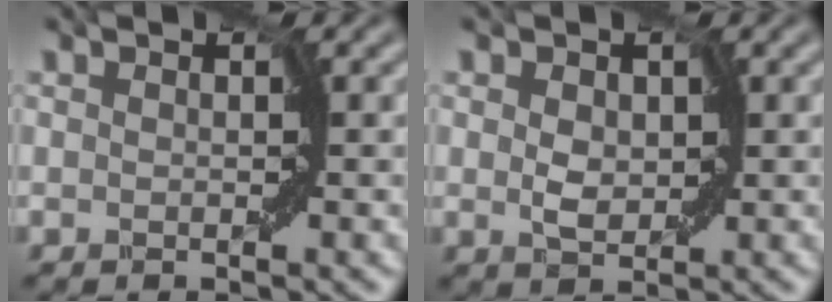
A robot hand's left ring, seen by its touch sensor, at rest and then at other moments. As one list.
[{"total": 1.8, "force": [0.3, 1.4, 1.0], "torque": [-0.025, -0.002, 0.003]}]